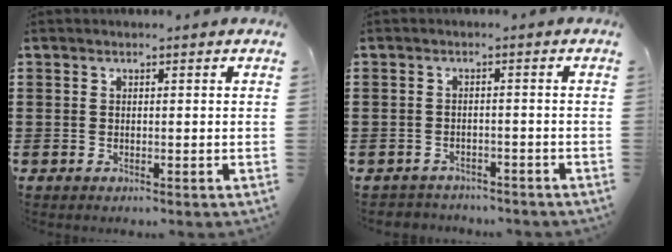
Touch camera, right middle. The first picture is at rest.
{"total": 2.1, "force": [-2.0, 0.4, -0.2], "torque": [-0.004, 0.000, -0.046]}